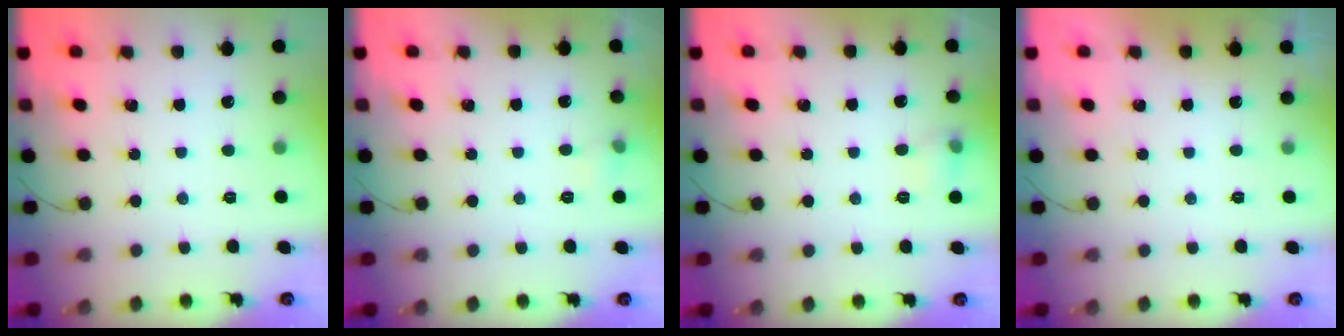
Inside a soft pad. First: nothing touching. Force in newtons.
{"total": 4.0, "press": 3.8, "slide": 1.2}
{"total": 6.3, "press": 6.0, "slide": 1.7}
{"total": 0.0}